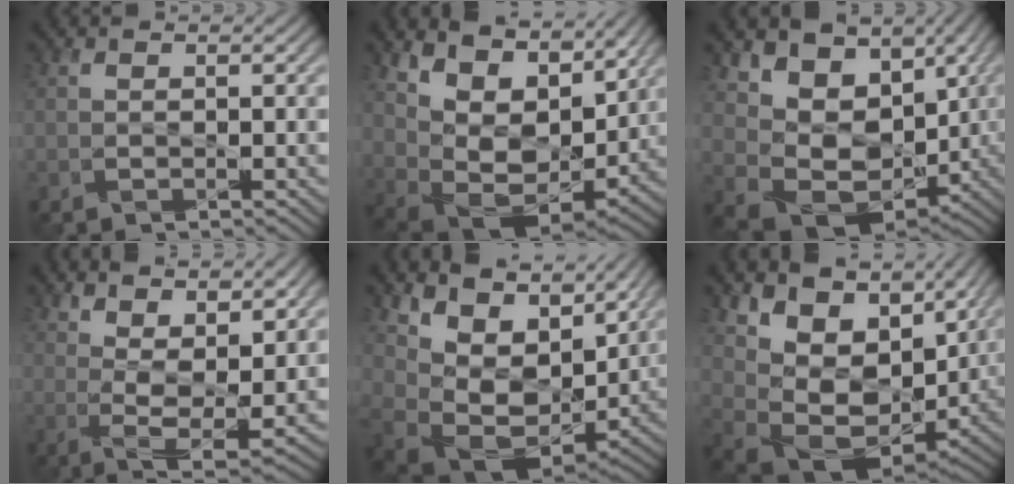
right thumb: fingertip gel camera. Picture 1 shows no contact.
{"total": 12.3, "force": [6.0, 6.8, 8.2], "torque": [-0.179, 0.001, 0.111]}
{"total": 11.2, "force": [2.4, 8.4, 7.0], "torque": [-0.131, -0.020, 0.055]}
{"total": 9.0, "force": [5.2, 2.4, 7.0], "torque": [-0.125, -0.001, 0.084]}
{"total": 11.6, "force": [4.7, 6.6, 8.3], "torque": [-0.170, -0.011, 0.094]}
{"total": 11.7, "force": [3.2, 7.4, 8.5], "torque": [-0.162, -0.018, 0.075]}